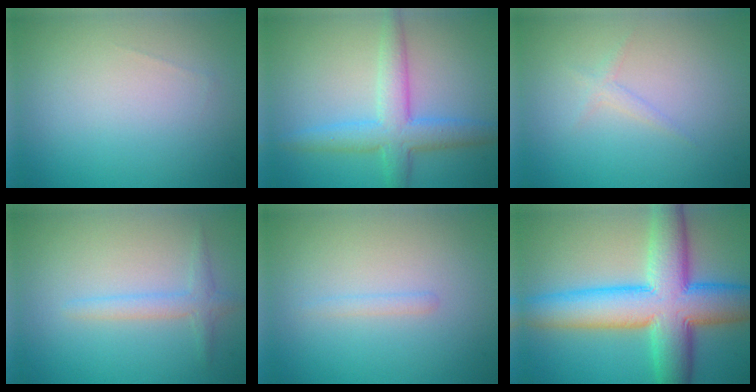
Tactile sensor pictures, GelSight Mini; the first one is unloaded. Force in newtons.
{"total": 4.6, "press": 4.6, "slide": 0.1}
{"total": 0.9, "press": 0.9, "slide": 0.1}
{"total": 1.8, "press": 1.8, "slide": 0.1}
{"total": 0.7, "press": 0.7, "slide": 0.1}
{"total": 11.9, "press": 11.8, "slide": 0.4}